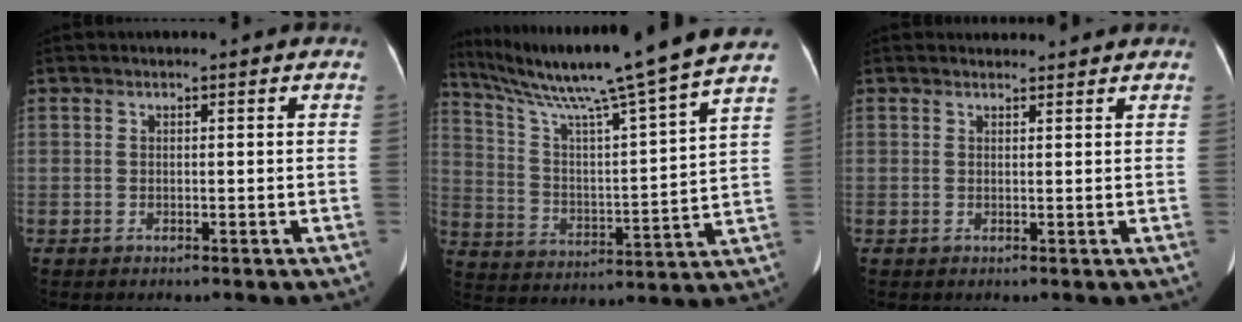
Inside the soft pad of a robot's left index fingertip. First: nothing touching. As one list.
[{"total": 23.9, "force": [19.5, -2.0, 13.7], "torque": [-0.233, -0.018, 0.291]}, {"total": 1.8, "force": [1.8, 0.5, -0.2], "torque": [-0.007, 0.011, 0.023]}]